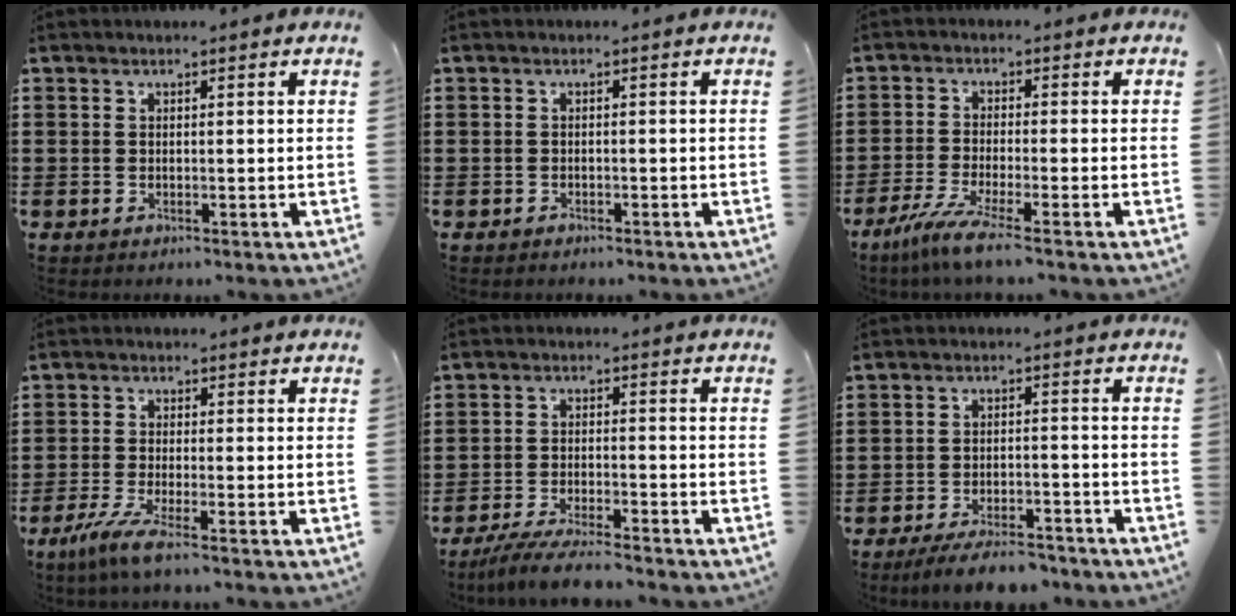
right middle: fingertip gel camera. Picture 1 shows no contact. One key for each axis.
{"total": 0.8, "fx": -0.8, "fy": 0.3, "fz": 0.0, "tx": -0.003, "ty": -0.001, "tz": -0.017}
{"total": 4.8, "fx": -3.4, "fy": -0.1, "fz": 3.5, "tx": -0.085, "ty": -0.024, "tz": -0.066}
{"total": 4.5, "fx": -3.0, "fy": 0.0, "fz": 3.3, "tx": -0.082, "ty": -0.020, "tz": -0.060}
{"total": 5.1, "fx": -4.7, "fy": 0.0, "fz": 1.9, "tx": -0.046, "ty": -0.012, "tz": -0.092}
{"total": 5.5, "fx": -5.1, "fy": 0.7, "fz": 2.1, "tx": -0.038, "ty": -0.003, "tz": -0.097}